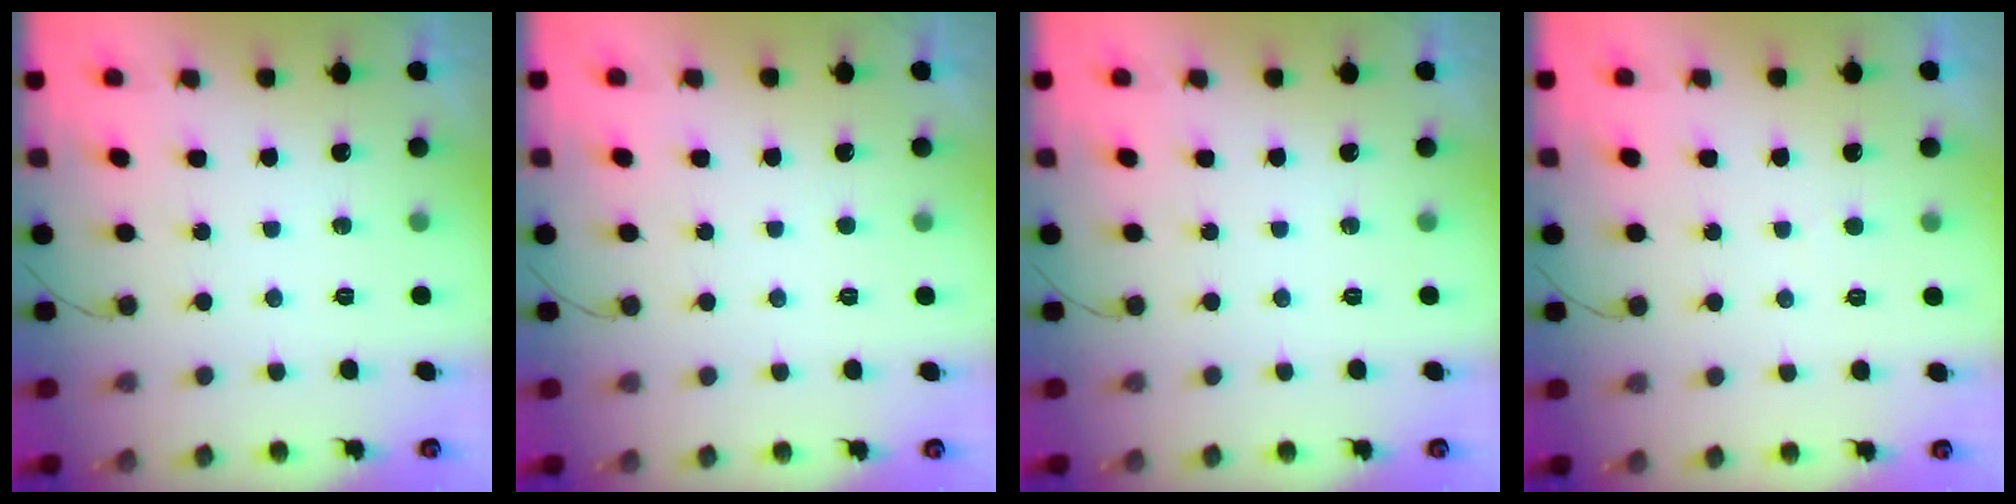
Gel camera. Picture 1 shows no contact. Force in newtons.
{"total": 1.6, "press": 1.6, "slide": 0.2}
{"total": 0.0}
{"total": 2.1, "press": 2.1, "slide": 0.2}